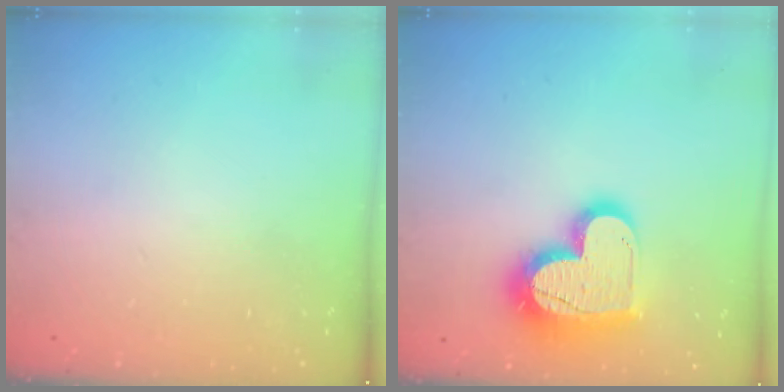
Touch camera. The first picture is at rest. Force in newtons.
{"total": 18.3, "press": 18.2, "slide": 1.2}